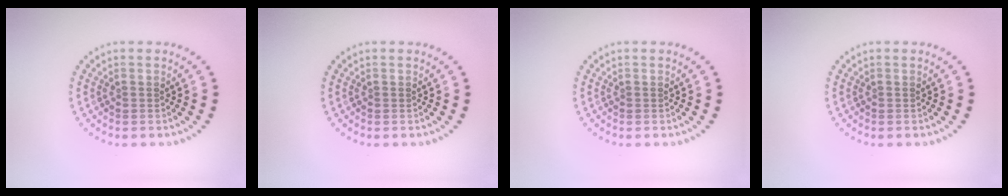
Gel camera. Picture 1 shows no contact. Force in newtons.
{"total": 0.0}
{"total": 0.0}
{"total": 0.0}